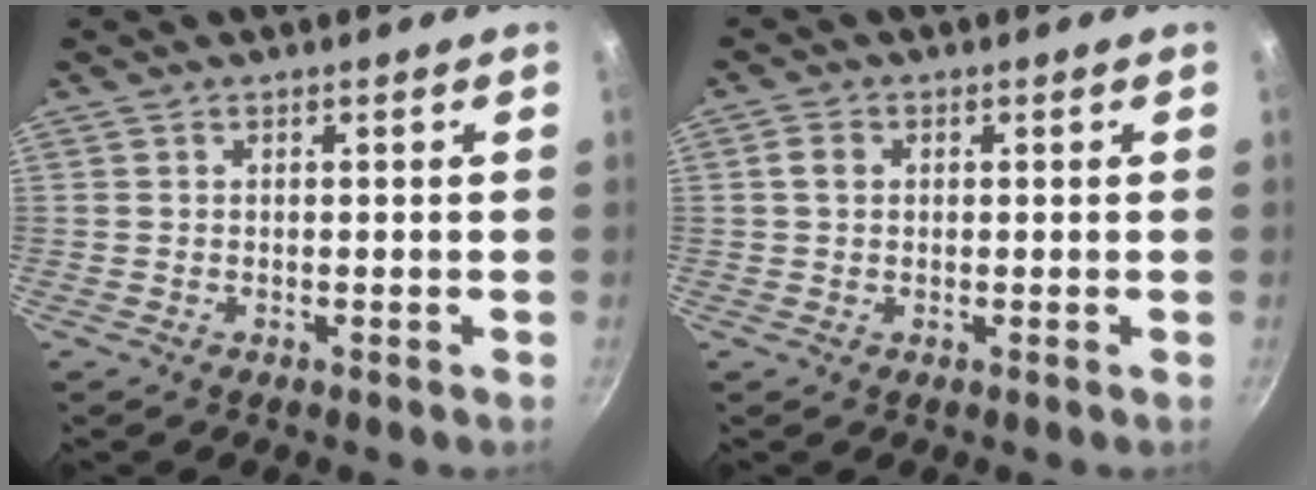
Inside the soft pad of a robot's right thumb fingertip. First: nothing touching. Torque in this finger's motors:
{"motor_torque": [0.38, 0.77, 0.34, -0.15, 0.01]}